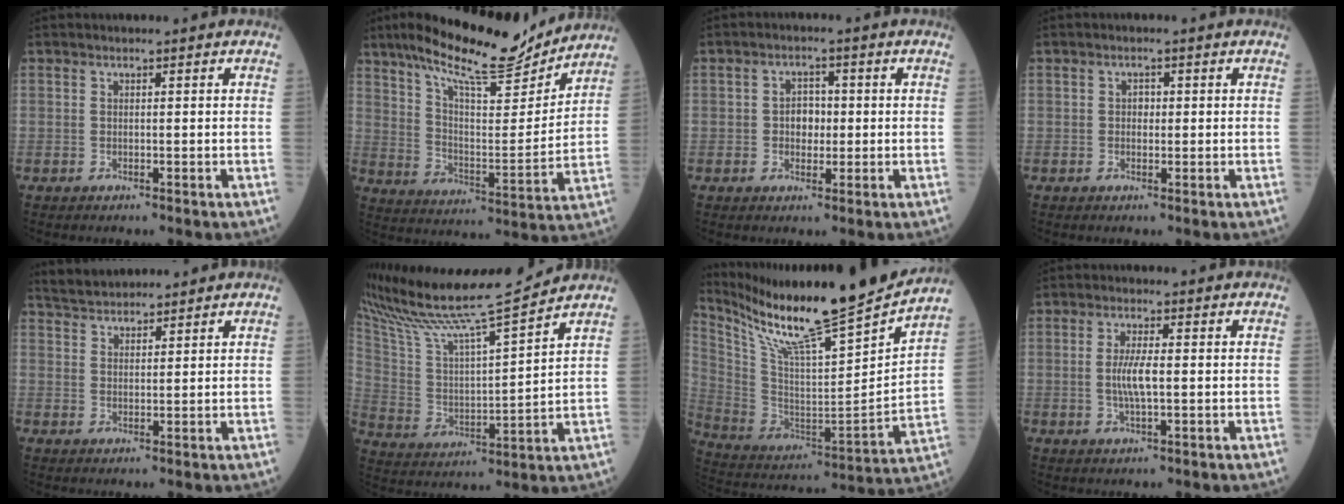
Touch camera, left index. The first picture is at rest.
{"total": 17.5, "force": [14.9, 2.6, 8.8], "torque": [-0.151, -0.002, 0.243]}
{"total": 3.4, "force": [-0.1, 2.4, 2.4], "torque": [-0.038, 0.010, -0.002]}
{"total": 1.3, "force": [0.1, 1.0, 0.9], "torque": [-0.013, 0.004, 0.000]}
{"total": 5.1, "force": [4.9, 1.0, 1.1], "torque": [-0.026, 0.029, 0.092]}
{"total": 15.3, "force": [14.2, -1.6, 5.5], "torque": [-0.126, -0.014, 0.260]}
{"total": 23.6, "force": [20.6, -1.2, 11.5], "torque": [-0.217, -0.058, 0.339]}
{"total": 4.3, "force": [-0.2, 0.7, 4.3], "torque": [-0.092, -0.004, -0.004]}